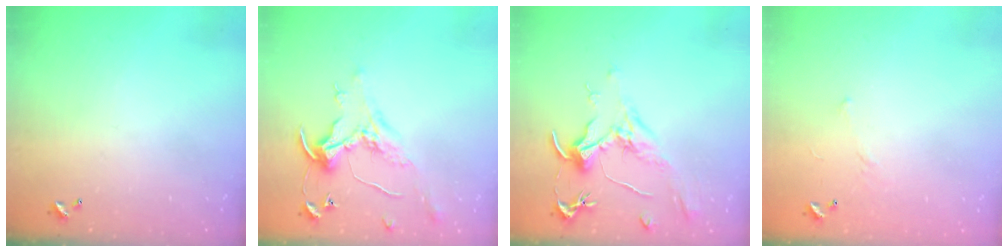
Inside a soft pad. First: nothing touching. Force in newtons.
{"total": 0.8, "press": 0.0, "slide": 0.8}
{"total": 2.0, "press": 1.7, "slide": 0.9}
{"total": 7.0, "press": 7.0, "slide": 0.7}